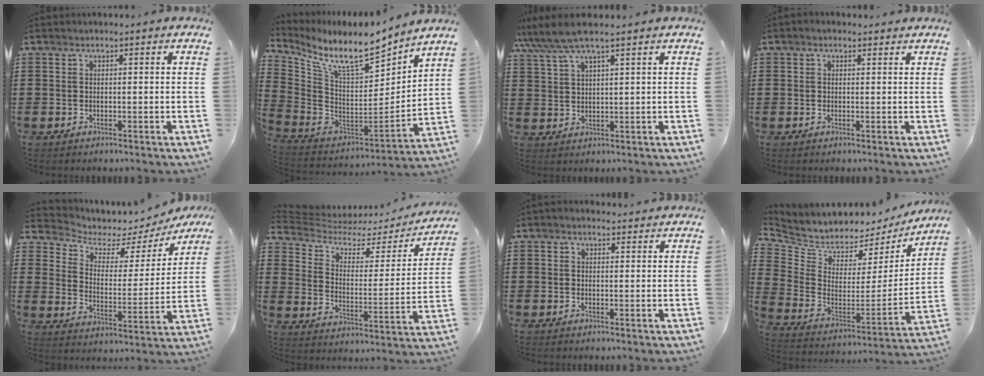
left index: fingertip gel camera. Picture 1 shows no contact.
{"total": 9.9, "force": [7.9, 2.0, 5.7], "torque": [-0.137, -0.066, 0.131]}
{"total": 5.6, "force": [4.4, 0.5, 3.5], "torque": [-0.081, -0.007, 0.078]}
{"total": 0.8, "force": [0.3, 0.6, 0.4], "torque": [-0.010, 0.006, 0.006]}
{"total": 4.2, "force": [3.7, 1.8, 1.0], "torque": [-0.041, -0.031, 0.054]}
{"total": 4.5, "force": [3.5, 2.0, 2.2], "torque": [-0.064, -0.024, 0.055]}
{"total": 1.4, "force": [1.2, 0.6, 0.3], "torque": [-0.010, 0.005, 0.023]}
{"total": 4.6, "force": [4.3, 1.8, 0.2], "torque": [-0.038, -0.050, 0.073]}